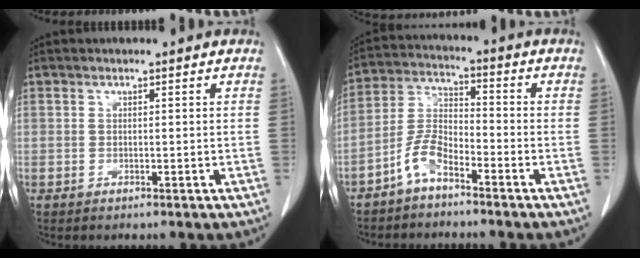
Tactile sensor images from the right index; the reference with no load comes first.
{"total": 6.0, "force": [-4.3, 2.0, 3.7], "torque": [-0.091, 0.008, -0.091]}